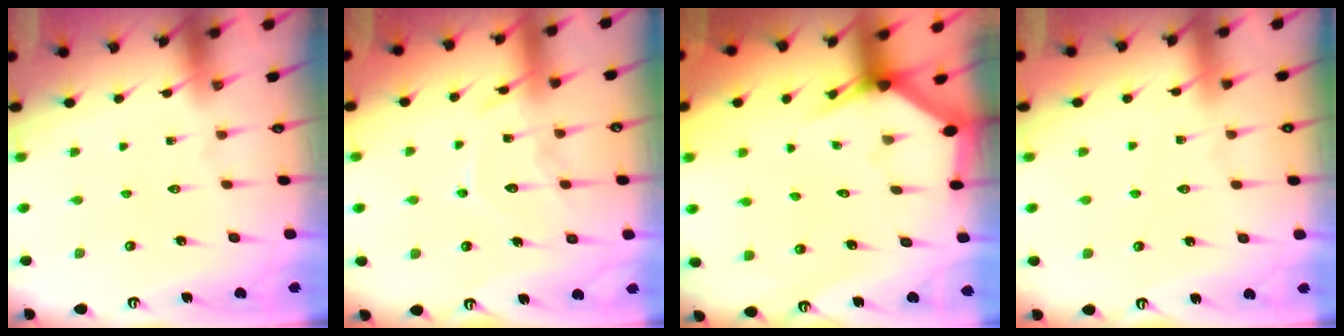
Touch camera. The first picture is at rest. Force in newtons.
{"total": 12.2, "press": 12.2, "slide": 1.1}
{"total": 2.7, "press": 2.7, "slide": 0.2}
{"total": 3.4, "press": 3.4, "slide": 0.5}